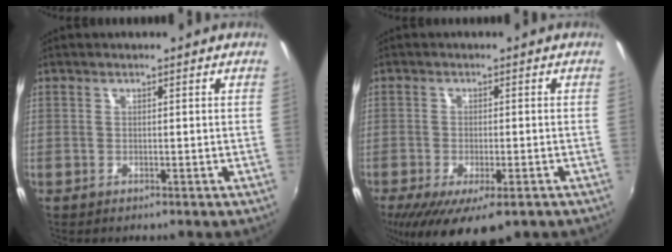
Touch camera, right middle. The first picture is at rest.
{"total": 12.1, "force": [-7.5, 4.1, 8.5], "torque": [-0.170, -0.045, -0.112]}